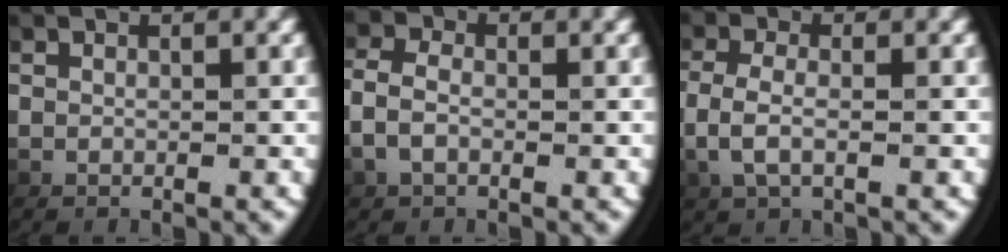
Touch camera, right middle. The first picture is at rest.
{"total": 2.2, "force": [-0.5, 1.6, 1.4], "torque": [-0.041, 0.001, -0.011]}
{"total": 2.5, "force": [-0.4, 1.2, 2.2], "torque": [-0.062, -0.003, -0.003]}